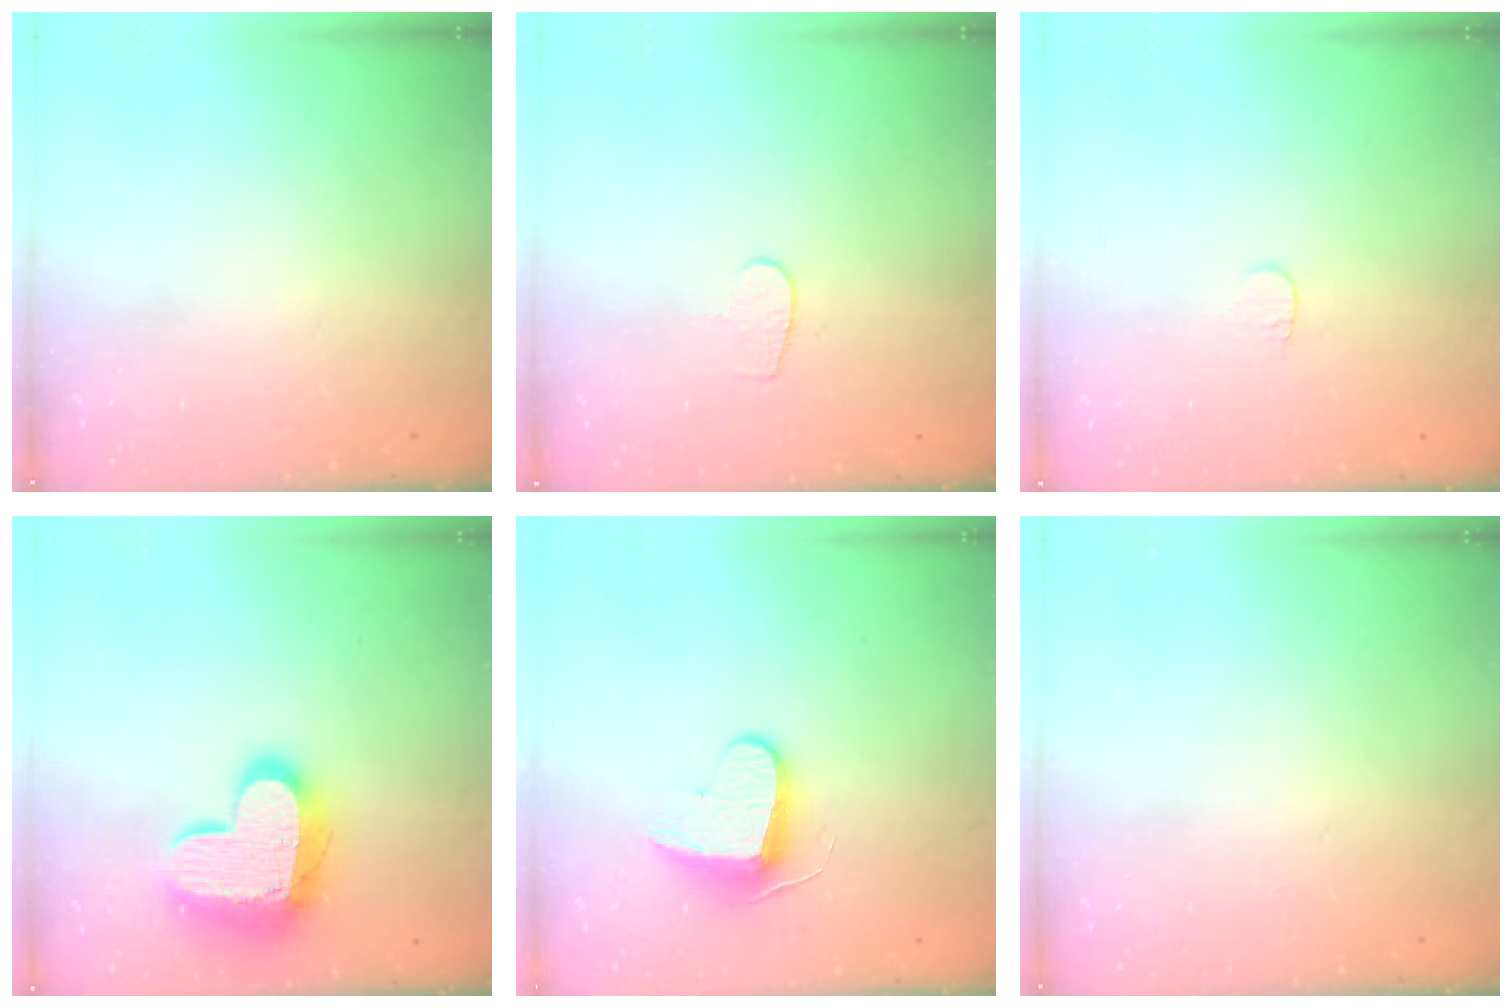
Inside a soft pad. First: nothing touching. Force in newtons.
{"total": 3.7, "press": 3.7, "slide": 0.3}
{"total": 3.6, "press": 3.6, "slide": 0.3}
{"total": 15.7, "press": 15.7, "slide": 1.2}
{"total": 8.7, "press": 8.6, "slide": 0.5}
{"total": 0.0}